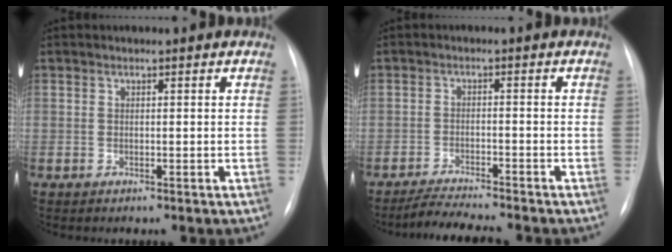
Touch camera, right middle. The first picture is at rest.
{"total": 6.1, "force": [-5.6, -0.2, 2.2], "torque": [-0.043, -0.017, -0.095]}